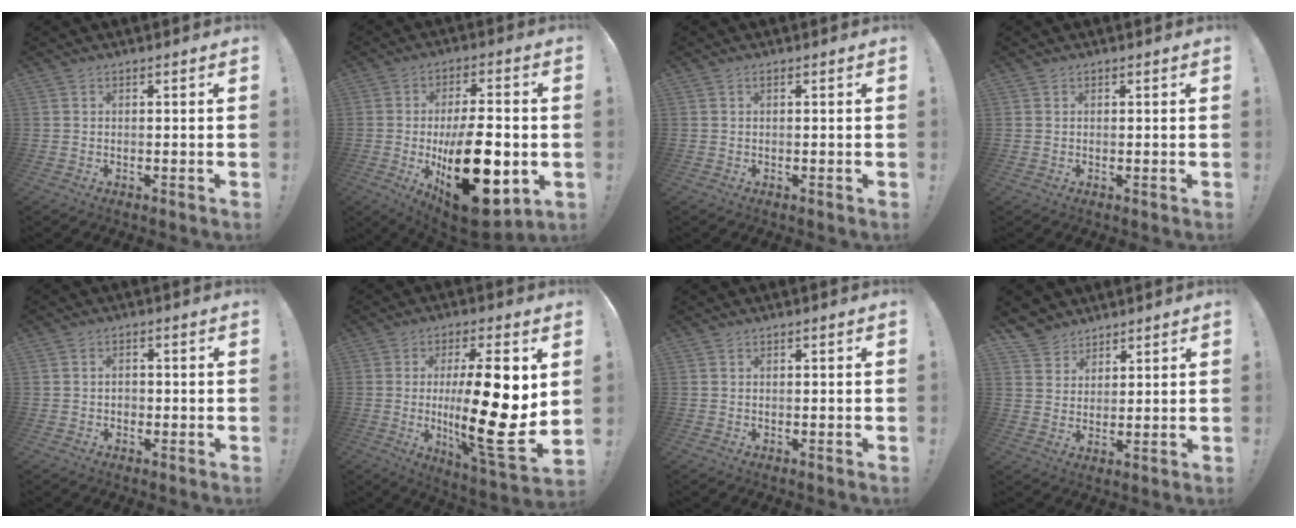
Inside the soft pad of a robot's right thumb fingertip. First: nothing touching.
{"total": 25.2, "force": [-4.9, 11.5, 21.9], "torque": [-0.358, 0.016, -0.060]}
{"total": 1.2, "force": [0.2, 0.2, 1.1], "torque": [-0.026, 0.003, 0.003]}
{"total": 0.5, "force": [0.2, 0.4, -0.2], "torque": [-0.001, 0.002, 0.005]}
{"total": 2.0, "force": [-0.7, 1.6, 1.0], "torque": [-0.018, 0.006, -0.014]}
{"total": 22.4, "force": [0.5, 5.2, 21.8], "torque": [-0.367, -0.020, 0.006]}
{"total": 0.0}
{"total": 6.1, "force": [4.9, 3.6, 0.1], "torque": [-0.015, -0.034, 0.100]}